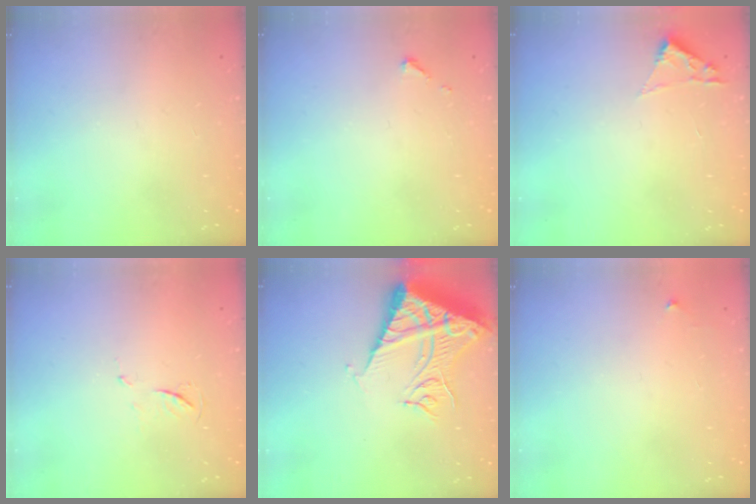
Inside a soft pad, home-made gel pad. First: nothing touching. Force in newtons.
{"total": 2.6, "press": 2.6, "slide": 0.3}
{"total": 1.8, "press": 1.8, "slide": 0.2}
{"total": 4.9, "press": 4.9, "slide": 0.7}
{"total": 14.5, "press": 14.4, "slide": 1.8}
{"total": 3.2, "press": 3.2, "slide": 0.5}